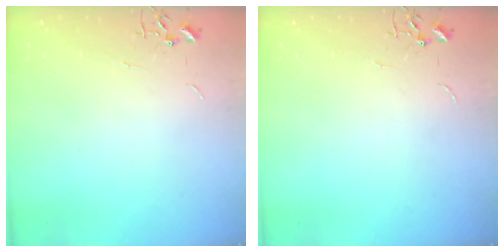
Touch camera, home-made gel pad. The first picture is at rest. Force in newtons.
{"total": 0.0}